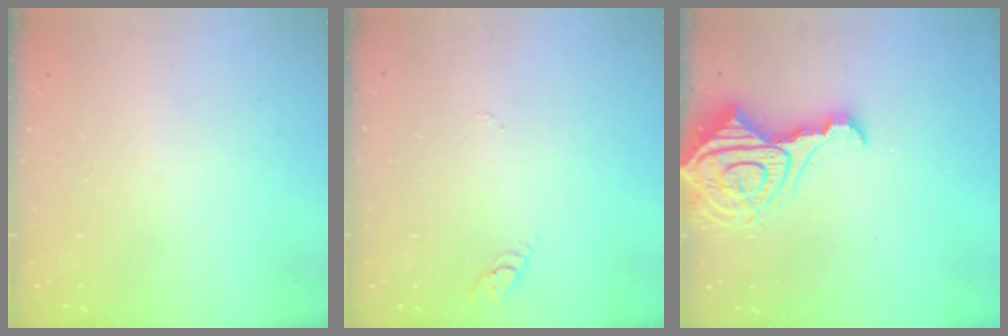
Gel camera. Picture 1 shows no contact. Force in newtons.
{"total": 2.7, "press": 2.7, "slide": 0.2}
{"total": 17.6, "press": 17.5, "slide": 2.0}